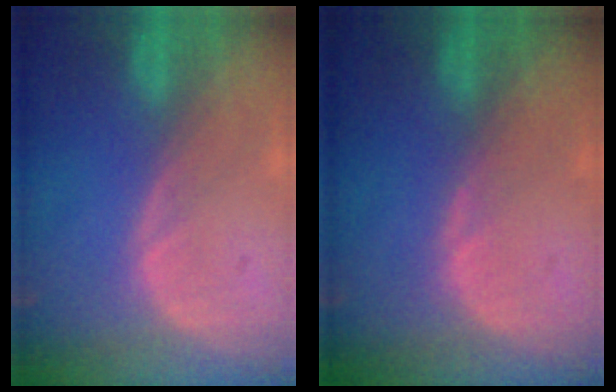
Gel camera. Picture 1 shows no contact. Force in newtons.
{"total": 0.6, "press": 0.5, "slide": 0.3}